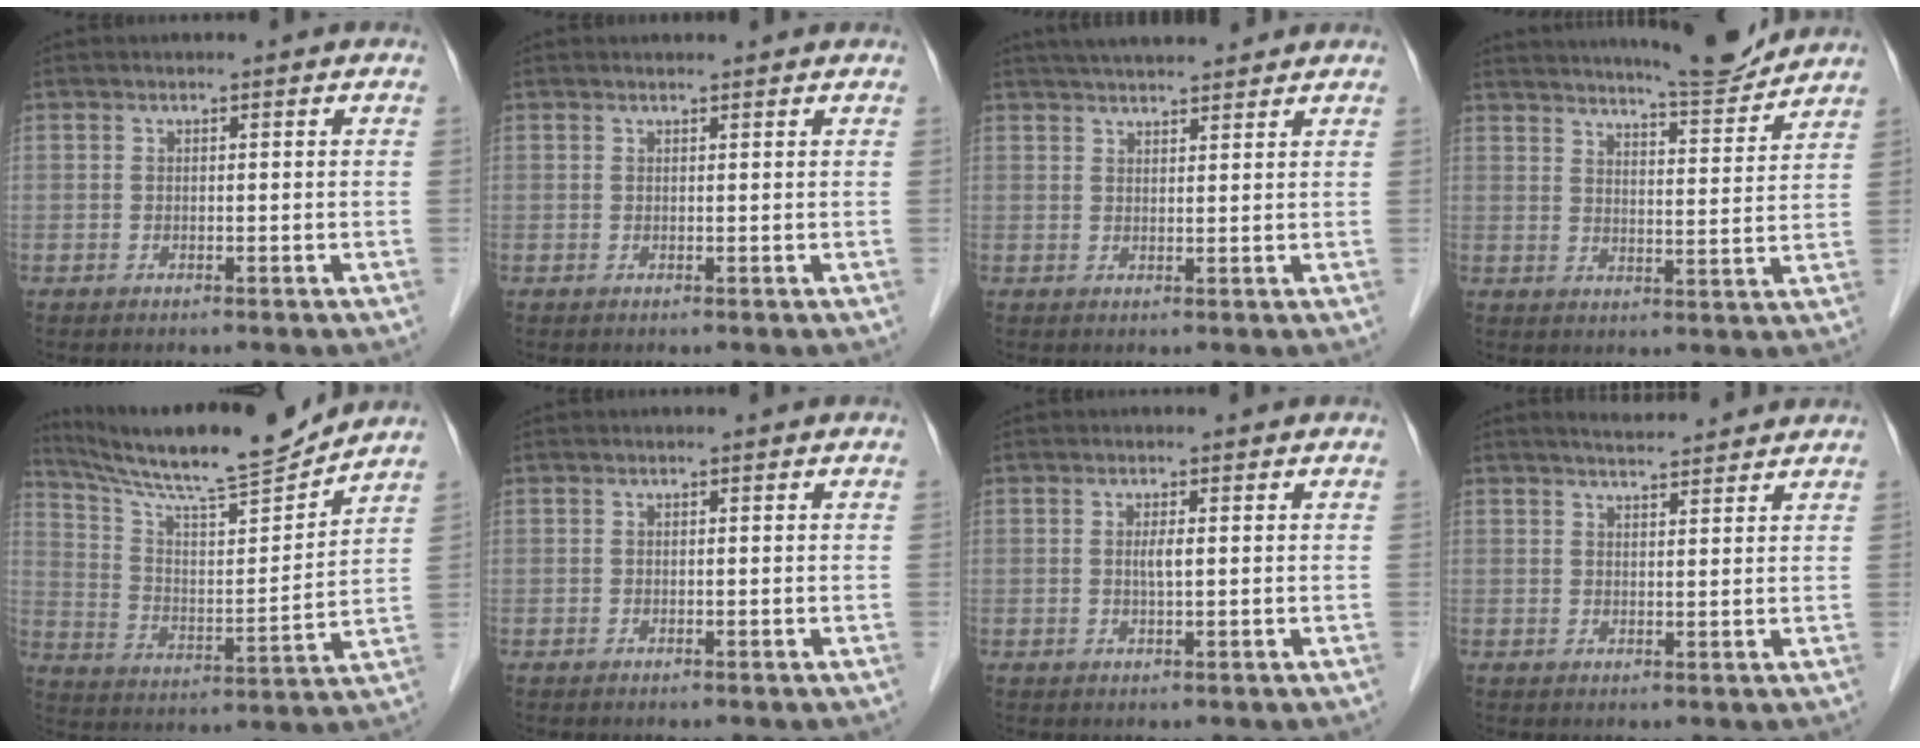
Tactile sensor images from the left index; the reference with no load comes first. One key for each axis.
{"total": 1.6, "fx": 1.6, "fy": 0.1, "fz": 0.3, "tx": -0.009, "ty": 0.007, "tz": 0.016}
{"total": 8.9, "fx": 7.9, "fy": 1.3, "fz": 3.8, "tx": -0.058, "ty": 0.026, "tz": 0.112}
{"total": 10.7, "fx": 10.1, "fy": 0.1, "fz": 3.5, "tx": -0.054, "ty": -0.013, "tz": 0.137}
{"total": 16.7, "fx": 15.3, "fy": 0.1, "fz": 6.8, "tx": -0.123, "ty": -0.013, "tz": 0.254}
{"total": 0.0}
{"total": 1.5, "fx": -0.2, "fy": 0.0, "fz": 1.5, "tx": -0.032, "ty": -0.006, "tz": -0.005}
{"total": 5.7, "fx": 5.4, "fy": 0.6, "fz": 2.0, "tx": -0.034, "ty": 0.016, "tz": 0.071}